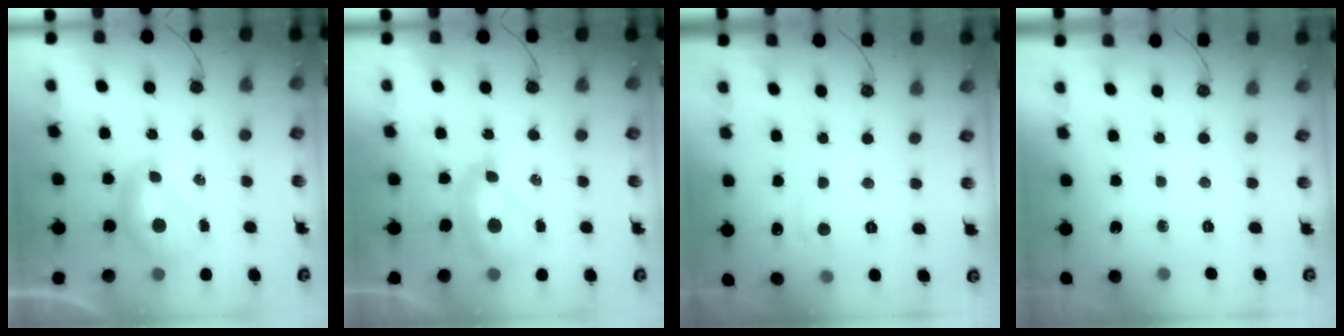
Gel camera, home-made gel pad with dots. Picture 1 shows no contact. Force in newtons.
{"total": 2.1, "press": 2.0, "slide": 0.7}
{"total": 1.4, "press": 1.2, "slide": 0.7}
{"total": 0.0}